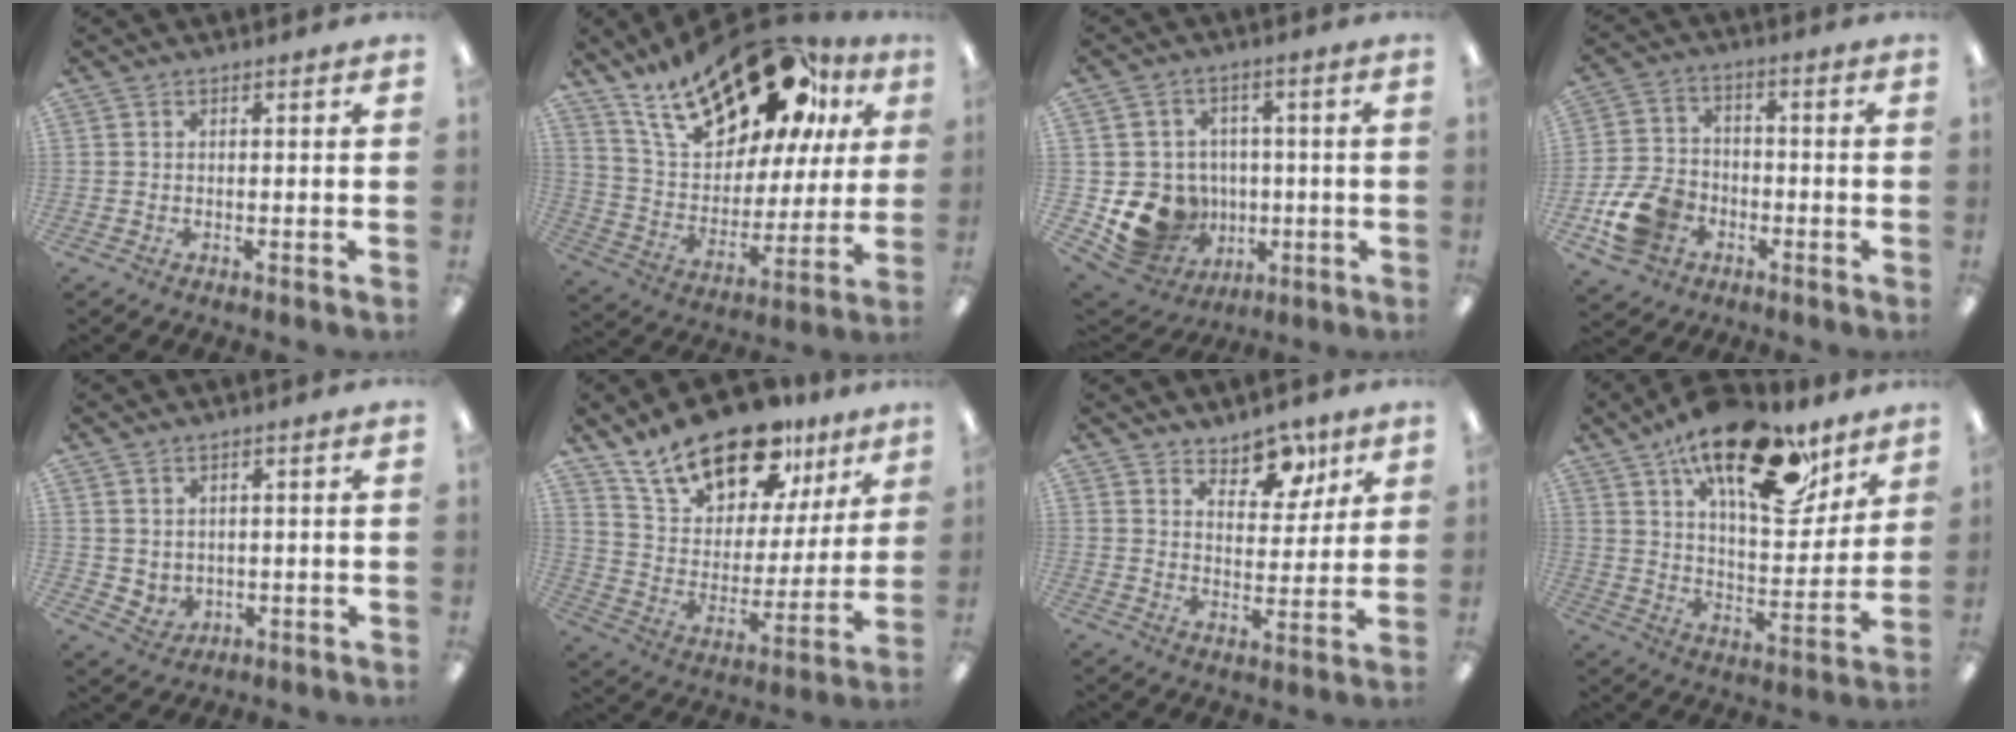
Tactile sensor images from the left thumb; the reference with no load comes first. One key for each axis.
{"total": 26.7, "fx": 18.7, "fy": 11.3, "fz": 15.4, "tx": -0.258, "ty": -0.107, "tz": 0.317}
{"total": 13.4, "fx": -3.4, "fy": 12.1, "fz": 4.6, "tx": -0.102, "ty": 0.018, "tz": -0.039}
{"total": 11.6, "fx": -4.8, "fy": 8.7, "fz": 6.0, "tx": -0.140, "ty": 0.034, "tz": -0.084}
{"total": 2.9, "fx": 1.6, "fy": 2.4, "fz": 0.5, "tx": -0.016, "ty": -0.008, "tz": 0.031}
{"total": 20.3, "fx": 15.4, "fy": 9.2, "fz": 9.4, "tx": -0.175, "ty": -0.095, "tz": 0.273}
{"total": 9.9, "fx": 7.2, "fy": 5.5, "fz": 3.9, "tx": -0.031, "ty": -0.048, "tz": 0.127}
{"total": 24.5, "fx": 15.0, "fy": 10.5, "fz": 16.3, "tx": -0.242, "ty": -0.080, "tz": 0.249}